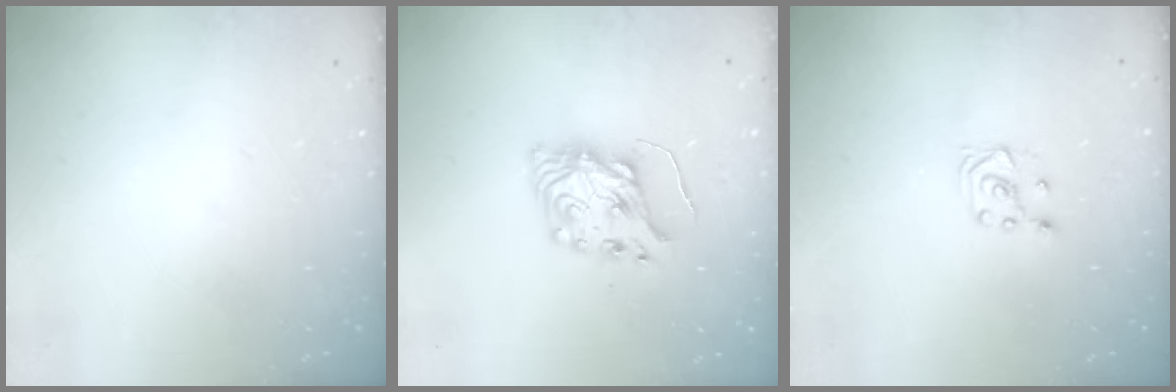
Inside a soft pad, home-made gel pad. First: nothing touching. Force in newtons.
{"total": 8.1, "press": 8.0, "slide": 0.7}
{"total": 3.5, "press": 3.4, "slide": 0.8}